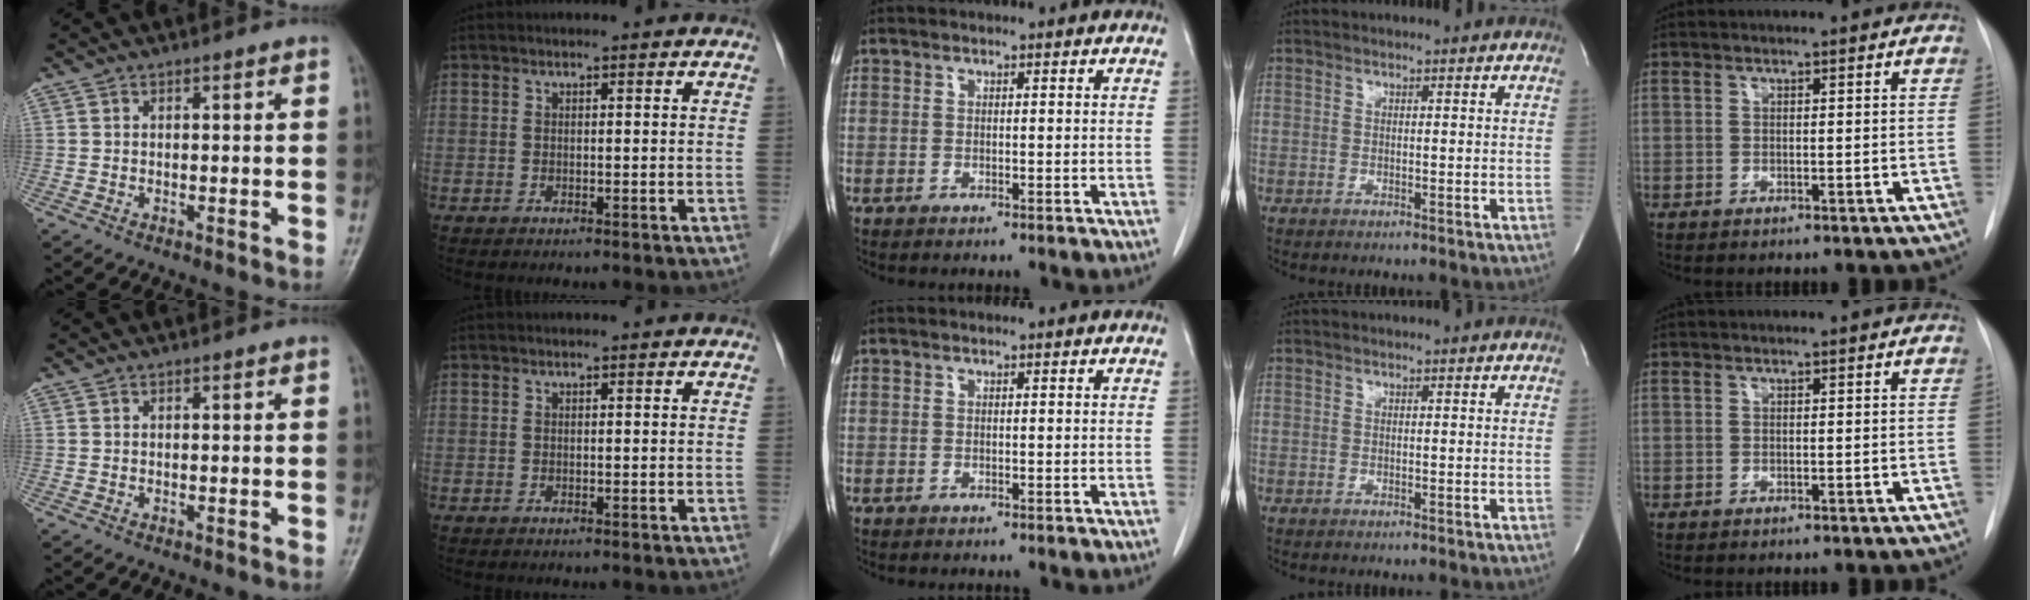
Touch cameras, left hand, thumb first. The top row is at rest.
{}